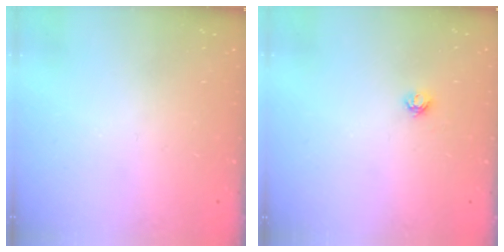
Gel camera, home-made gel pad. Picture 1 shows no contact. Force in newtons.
{"total": 3.8, "press": 3.8, "slide": 0.5}